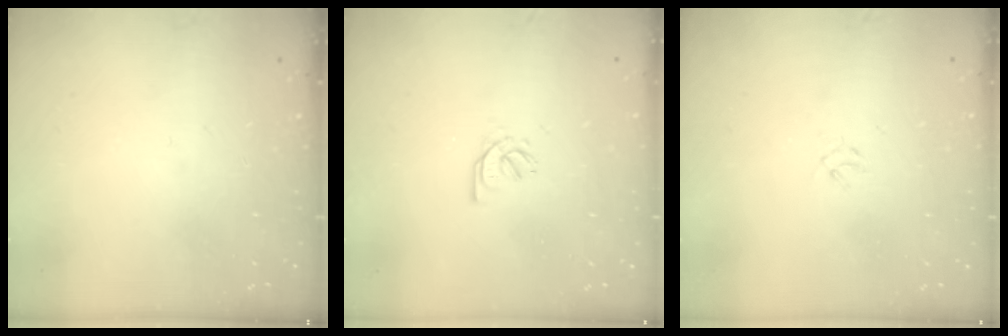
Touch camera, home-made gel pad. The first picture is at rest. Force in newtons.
{"total": 1.7, "press": 1.6, "slide": 0.5}
{"total": 1.3, "press": 1.2, "slide": 0.5}